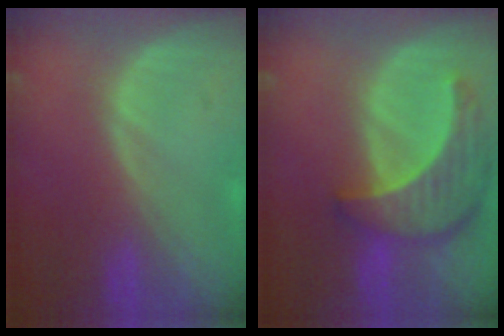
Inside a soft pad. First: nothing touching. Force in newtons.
{"total": 8.4, "press": 7.8, "slide": 3.3}